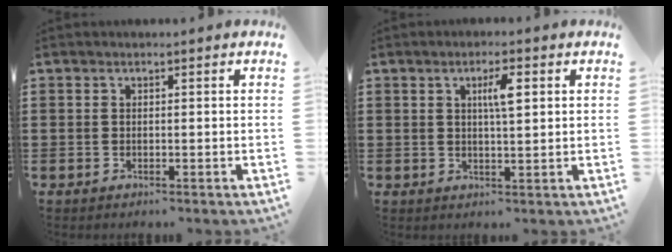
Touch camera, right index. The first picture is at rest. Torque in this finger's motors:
{"motor_torque": [0.44, -0.13, 0.13, 0.07]}